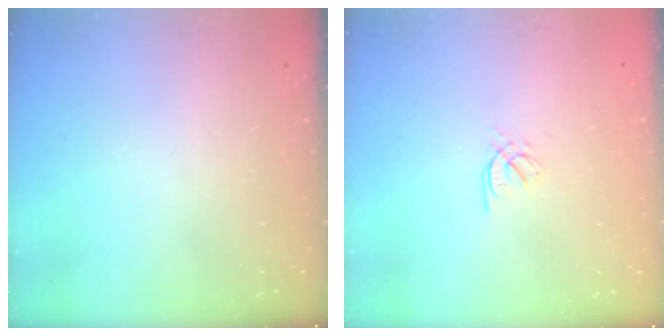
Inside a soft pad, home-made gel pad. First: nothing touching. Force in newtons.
{"total": 2.1, "press": 2.0, "slide": 0.5}